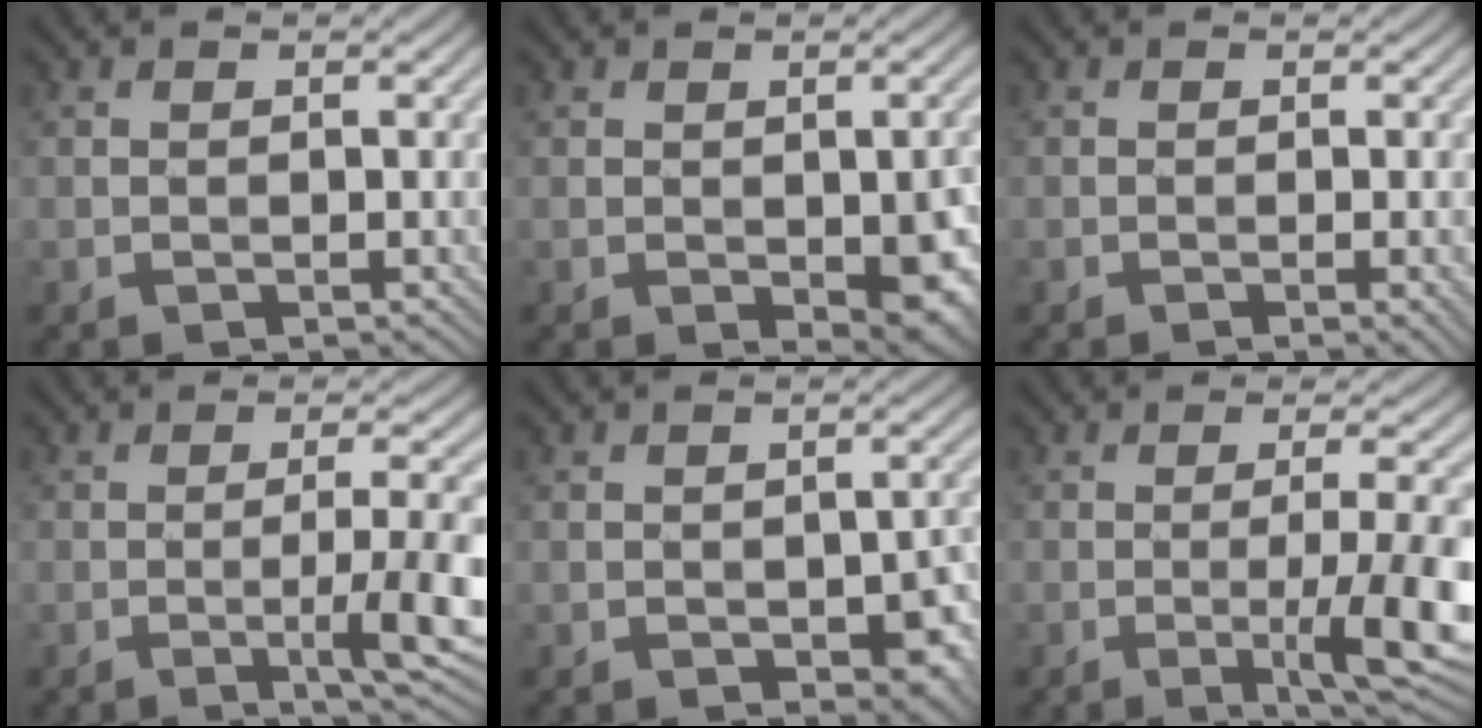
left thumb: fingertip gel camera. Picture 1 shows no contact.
{"total": 5.5, "force": [-1.3, 2.9, 4.5], "torque": [-0.058, -0.019, -0.007]}
{"total": 1.7, "force": [-0.5, 0.2, 1.6], "torque": [-0.024, -0.001, -0.009]}
{"total": 7.2, "force": [-1.6, 1.0, 6.9], "torque": [-0.108, 0.004, -0.026]}
{"total": 4.5, "force": [-1.4, 2.6, 3.4], "torque": [-0.044, -0.014, -0.014]}
{"total": 9.6, "force": [-2.1, 1.8, 9.2], "torque": [-0.133, -0.001, -0.030]}